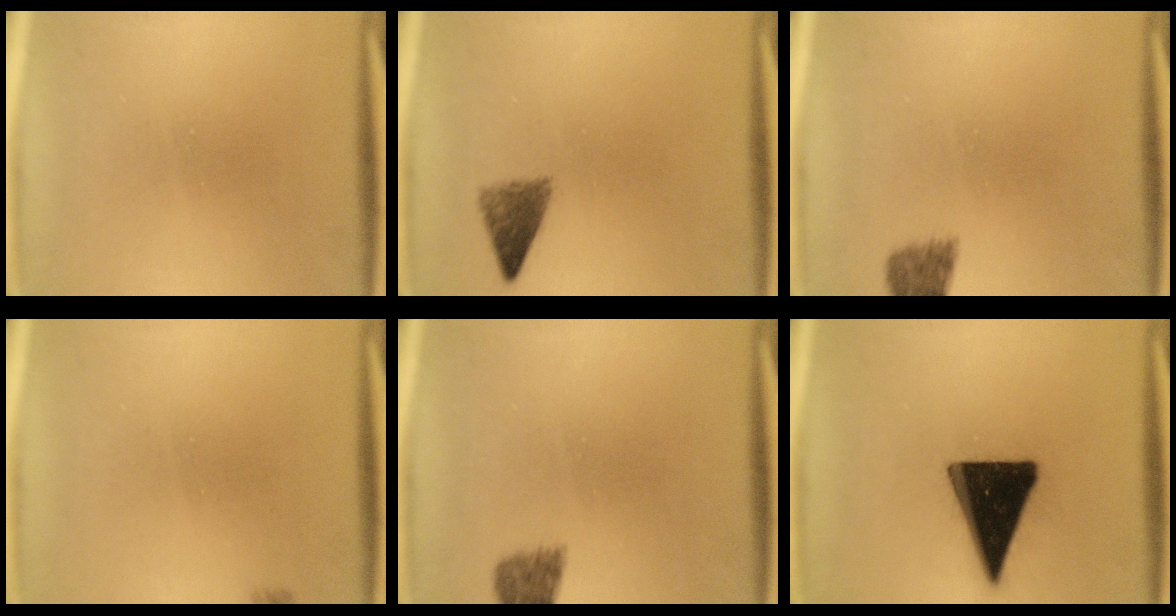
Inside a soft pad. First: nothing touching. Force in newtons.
{"total": 3.3}
{"total": 2.3}
{"total": 1.1}
{"total": 2.3}
{"total": 19.1}